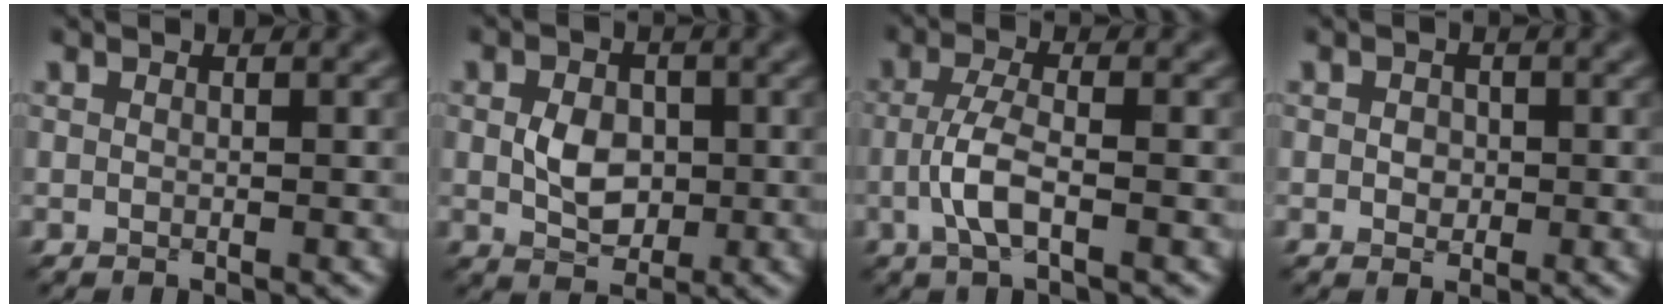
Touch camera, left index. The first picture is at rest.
{"total": 3.4, "force": [-0.1, 2.5, 2.4], "torque": [-0.050, -0.003, -0.006]}
{"total": 3.3, "force": [-1.2, 0.8, 2.9], "torque": [-0.068, 0.004, -0.033]}
{"total": 1.4, "force": [-0.1, 1.1, 0.8], "torque": [-0.013, -0.001, -0.004]}